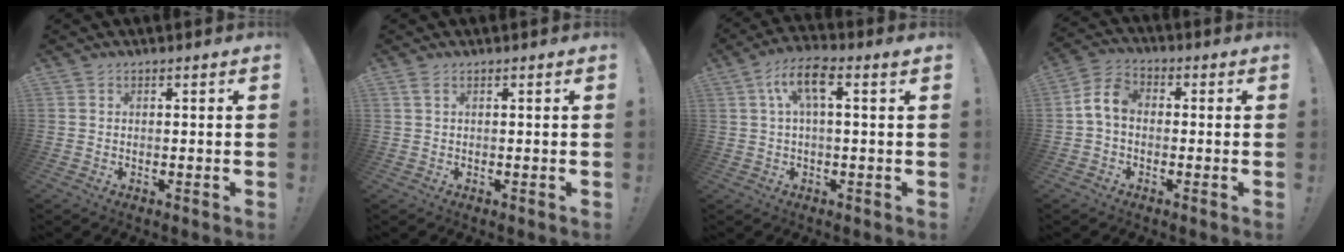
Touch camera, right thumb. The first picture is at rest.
{"total": 1.3, "force": [0.6, 0.3, 1.2], "torque": [-0.024, 0.001, 0.010]}
{"total": 8.4, "force": [2.0, 2.5, 7.8], "torque": [-0.135, 0.006, 0.035]}
{"total": 7.3, "force": [-0.5, 4.7, 5.5], "torque": [-0.113, 0.017, -0.003]}